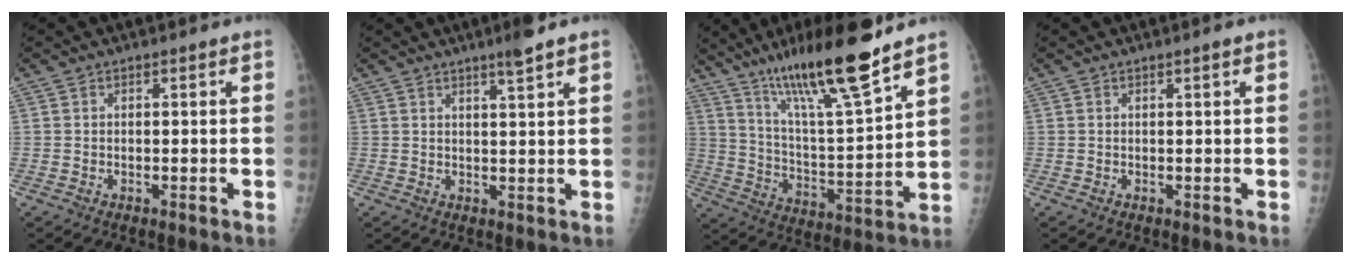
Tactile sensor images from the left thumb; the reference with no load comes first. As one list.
[{"total": 3.9, "force": [2.8, -0.1, 2.7], "torque": [-0.044, -0.017, 0.046]}, {"total": 19.3, "force": [13.9, 1.8, 13.3], "torque": [-0.208, -0.073, 0.246]}, {"total": 0.7, "force": [0.3, -0.1, 0.6], "torque": [-0.012, 0.000, 0.006]}]